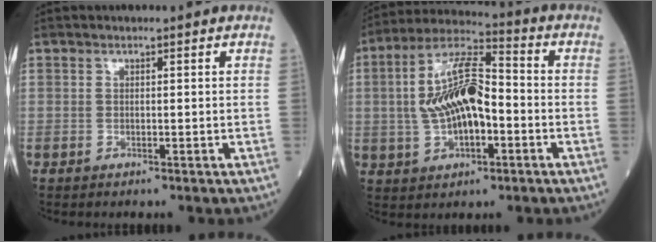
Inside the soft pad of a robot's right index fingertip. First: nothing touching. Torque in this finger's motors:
{"motor_torque": [1.40, 0.73, 0.39, 0.21]}